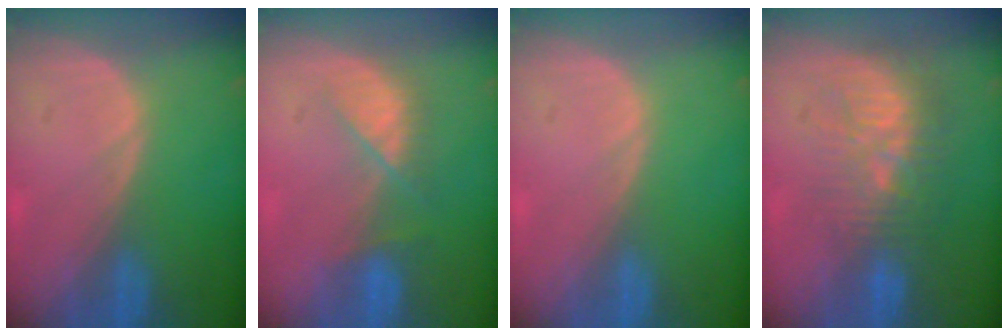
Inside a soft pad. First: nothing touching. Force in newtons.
{"total": 4.6, "press": 4.6, "slide": 0.5}
{"total": 0.0}
{"total": 9.2, "press": 8.5, "slide": 3.4}